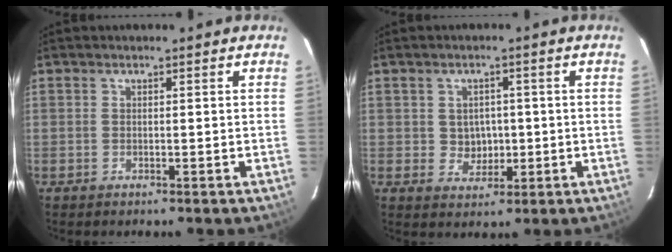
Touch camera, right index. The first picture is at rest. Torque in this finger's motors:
{"motor_torque": [-0.05, -0.09, 0.07, 0.00]}